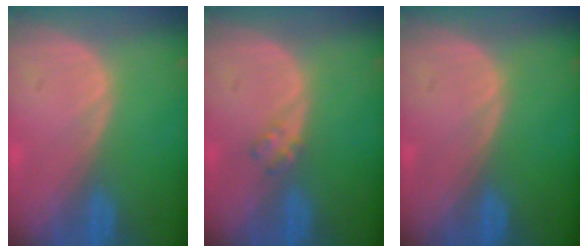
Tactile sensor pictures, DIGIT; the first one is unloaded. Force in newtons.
{"total": 1.7, "press": 1.7, "slide": 0.3}
{"total": 0.0}